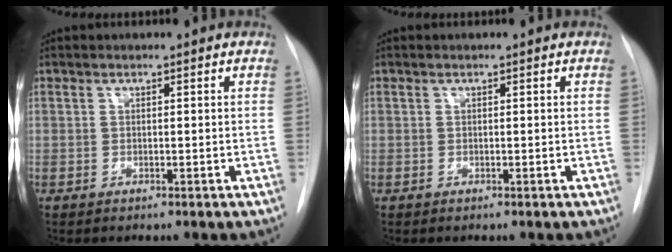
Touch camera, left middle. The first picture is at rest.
{"total": 0.0}